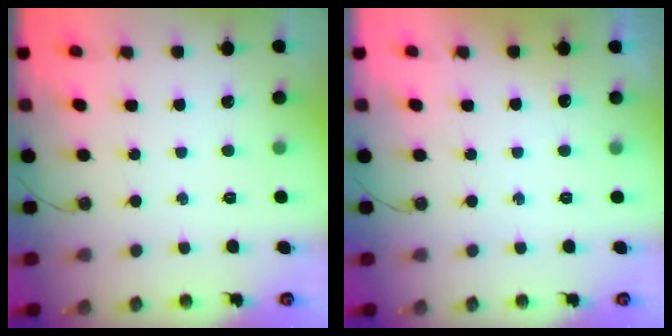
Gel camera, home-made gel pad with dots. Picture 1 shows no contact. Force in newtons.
{"total": 13.3, "press": 4.4, "slide": 12.5}